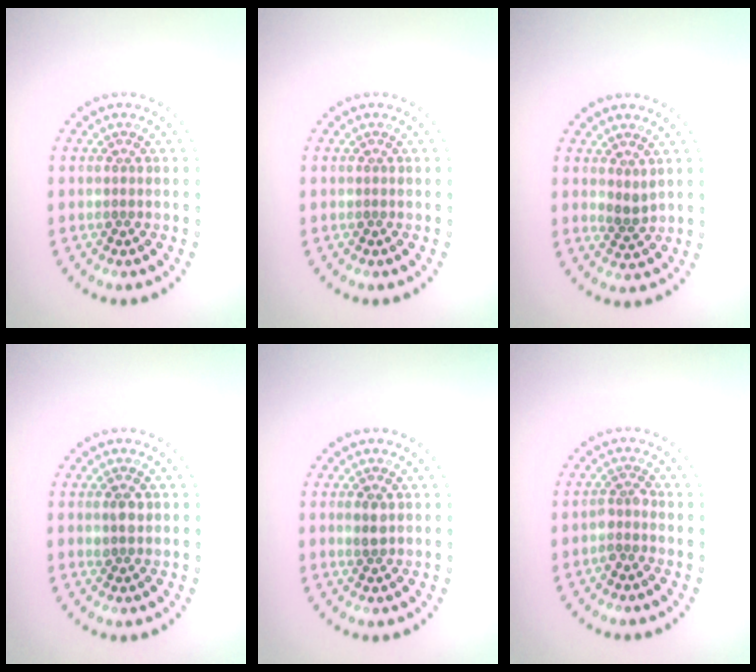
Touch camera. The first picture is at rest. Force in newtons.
{"total": 0.0}
{"total": 1.2, "press": 1.0, "slide": 0.8}
{"total": 1.3, "press": 1.3, "slide": 0.3}
{"total": 1.3, "press": 1.3, "slide": 0.3}
{"total": 1.6, "press": 1.3, "slide": 0.9}